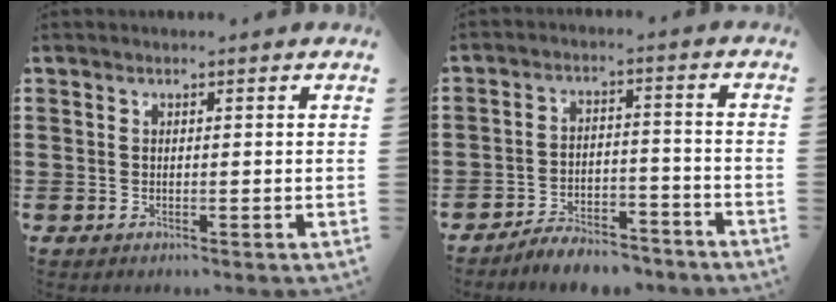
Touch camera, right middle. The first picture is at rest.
{"total": 5.0, "force": [-5.0, 0.6, 0.6], "torque": [-0.011, 0.009, -0.101]}